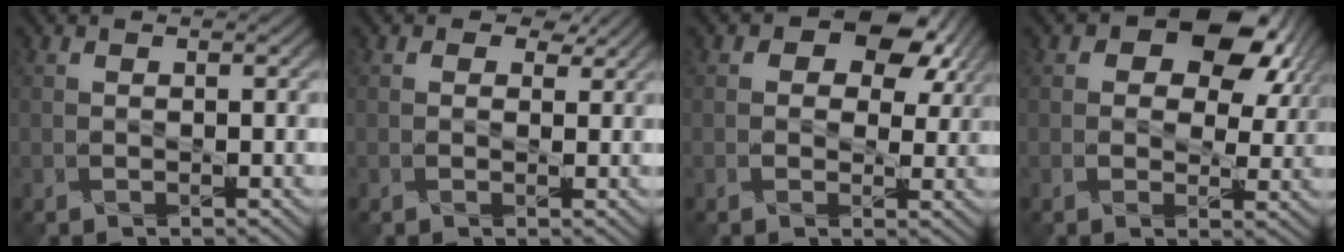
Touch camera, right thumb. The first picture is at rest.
{"total": 1.5, "force": [0.9, 1.1, 0.4], "torque": [-0.005, -0.007, 0.011]}
{"total": 7.4, "force": [3.4, 5.0, 4.2], "torque": [-0.049, -0.005, 0.047]}
{"total": 10.6, "force": [4.7, 6.9, 6.5], "torque": [-0.084, -0.003, 0.075]}